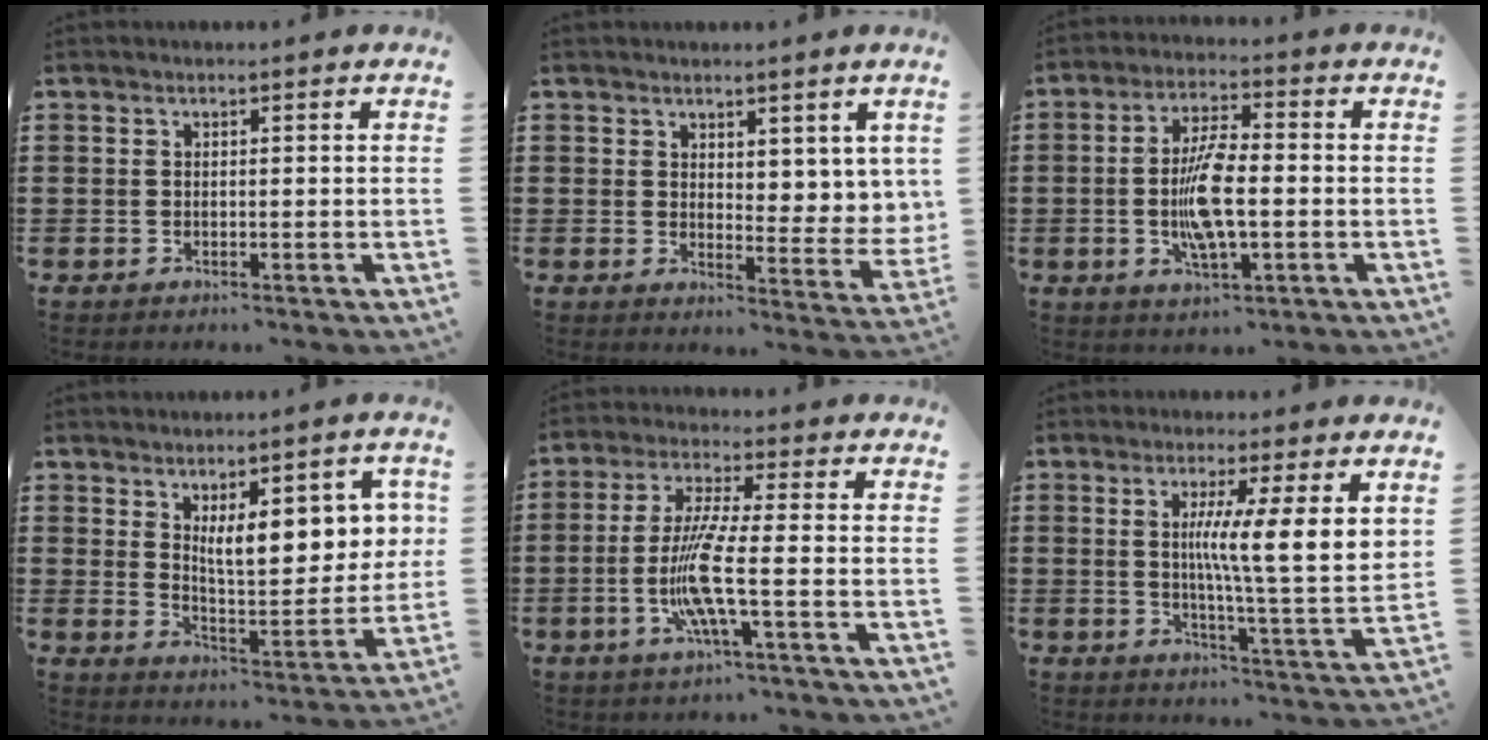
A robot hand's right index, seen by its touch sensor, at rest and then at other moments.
{"total": 4.5, "force": [3.7, 2.5, 0.7], "torque": [-0.014, -0.015, 0.068]}
{"total": 9.1, "force": [-1.1, 2.8, 8.5], "torque": [-0.182, -0.009, -0.025]}
{"total": 9.1, "force": [4.0, 3.5, 7.4], "torque": [-0.120, -0.009, 0.065]}
{"total": 9.4, "force": [-2.3, 0.4, 9.1], "torque": [-0.194, -0.024, -0.050]}
{"total": 8.5, "force": [3.2, 0.0, 7.9], "torque": [-0.143, -0.022, 0.047]}